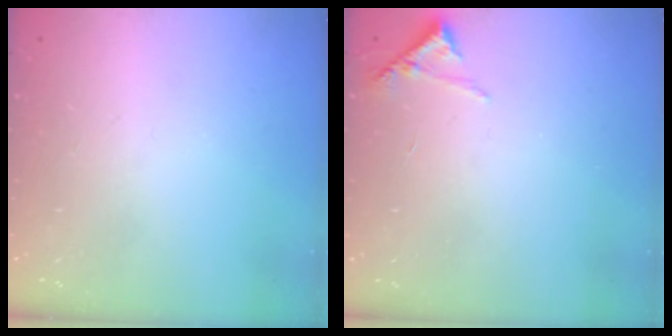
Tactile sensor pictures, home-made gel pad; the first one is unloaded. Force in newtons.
{"total": 6.4, "press": 6.4, "slide": 0.2}